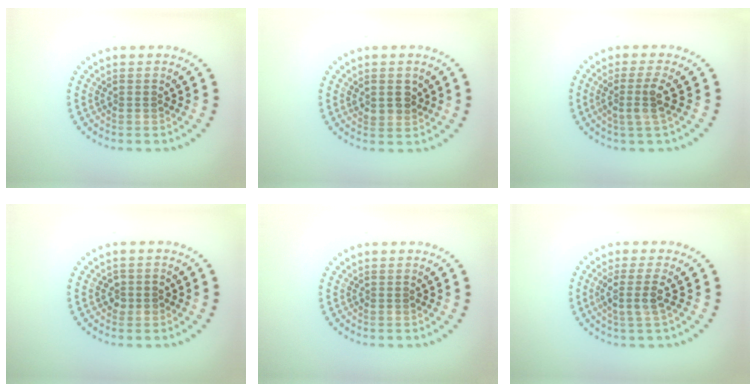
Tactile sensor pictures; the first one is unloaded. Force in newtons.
{"total": 2.0, "press": 1.9, "slide": 0.5}
{"total": 2.5, "press": 1.9, "slide": 1.6}
{"total": 1.2, "press": 1.2, "slide": 0.3}
{"total": 0.0}
{"total": 2.3, "press": 1.9, "slide": 1.3}